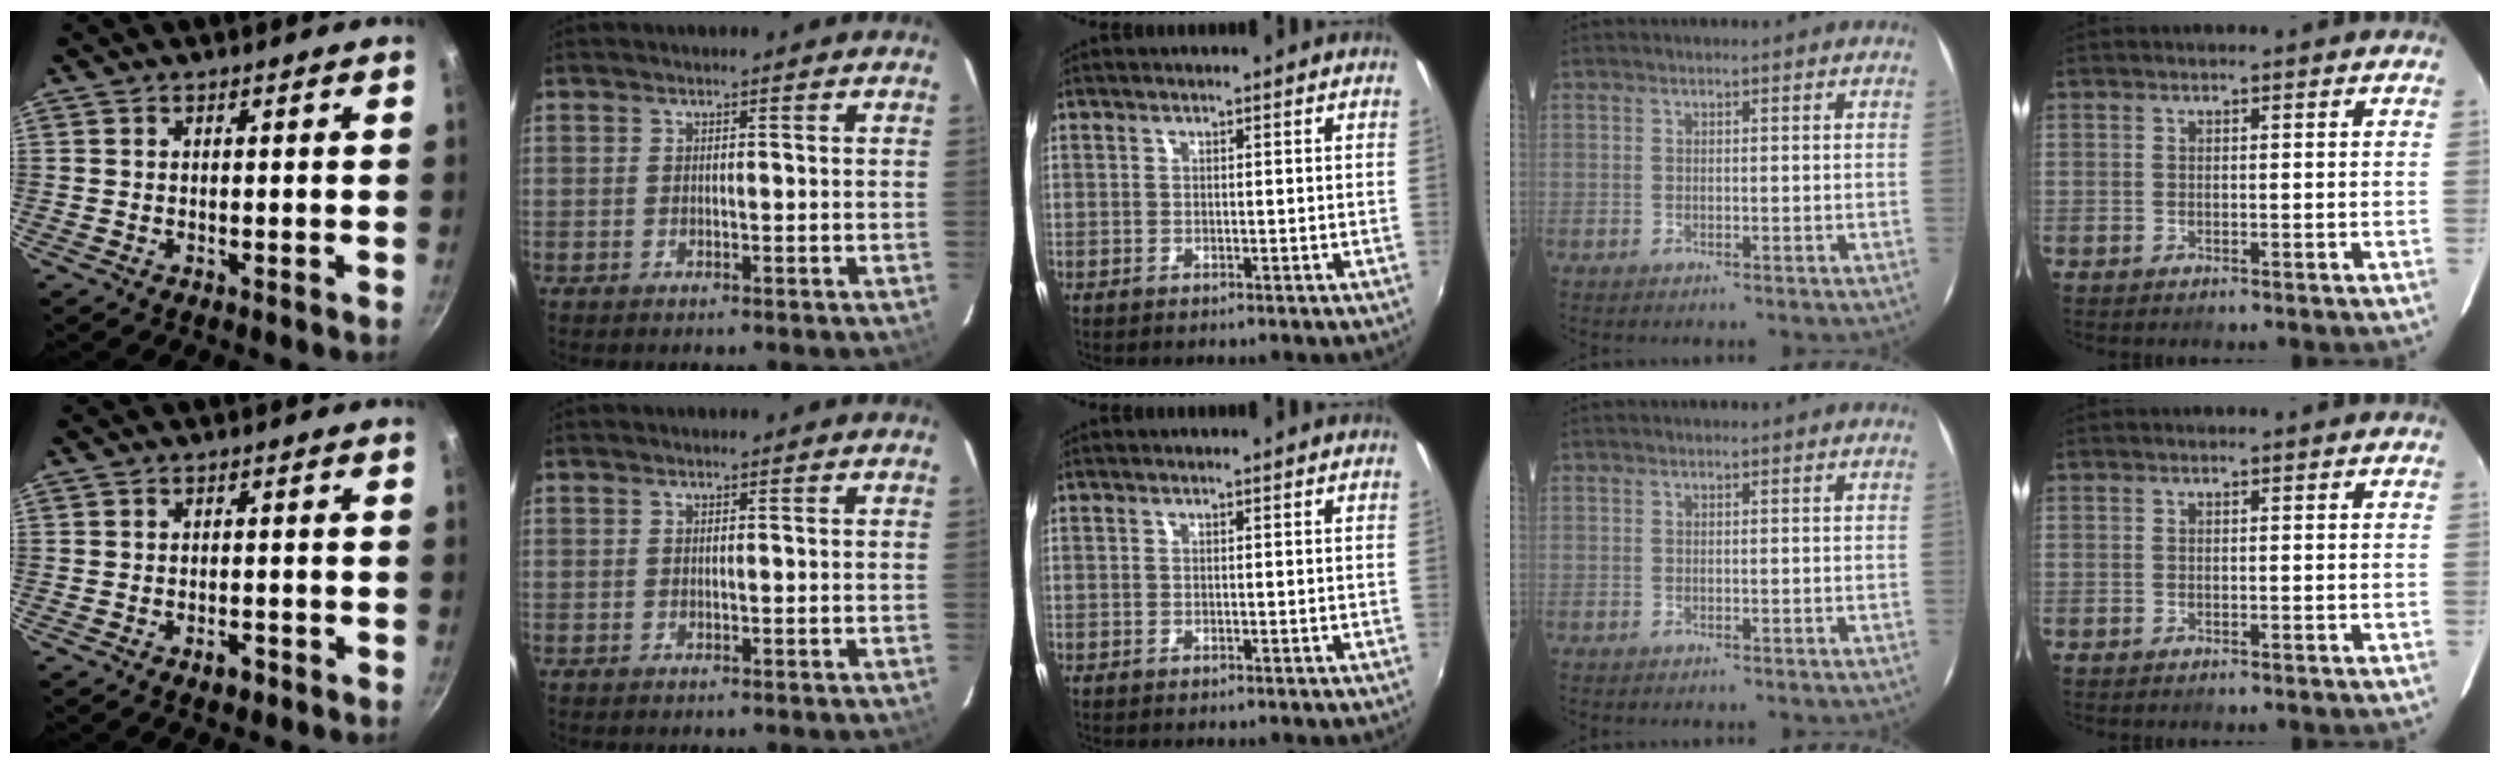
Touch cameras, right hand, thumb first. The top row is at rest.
{"thumb": {"total": 2.3, "force": [-1.3, 1.2, 1.4], "torque": [-0.014, 0.013, -0.018]}}